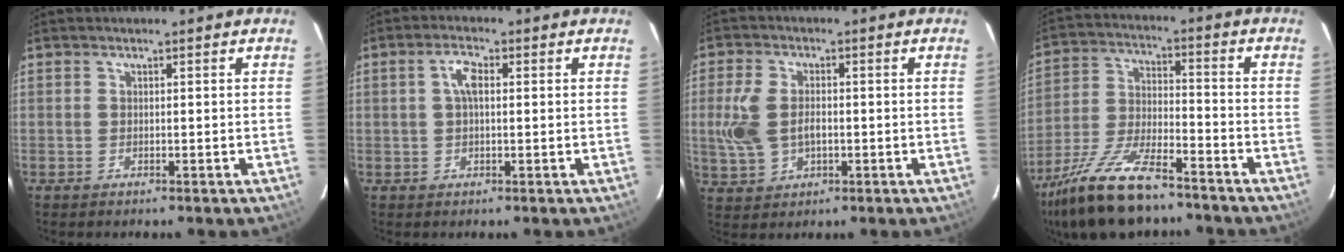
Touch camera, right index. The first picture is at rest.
{"total": 3.3, "force": [0.5, 1.4, 2.9], "torque": [-0.059, 0.010, 0.010]}
{"total": 8.1, "force": [-0.4, 5.2, 6.2], "torque": [-0.142, 0.004, -0.001]}
{"total": 18.1, "force": [-14.0, 5.2, 10.3], "torque": [-0.222, -0.026, -0.251]}